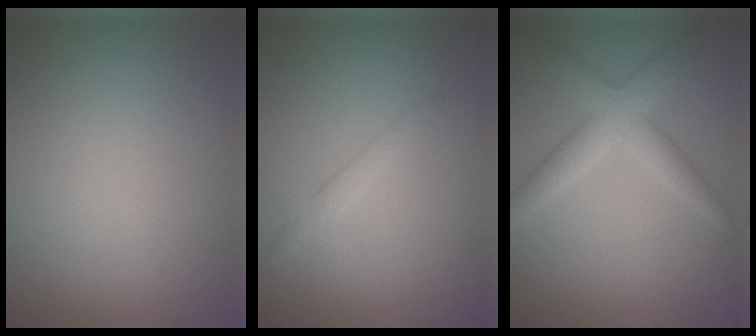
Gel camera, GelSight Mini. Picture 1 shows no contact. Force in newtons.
{"total": 1.8, "press": 1.8, "slide": 0.1}
{"total": 3.8, "press": 3.8, "slide": 0.0}